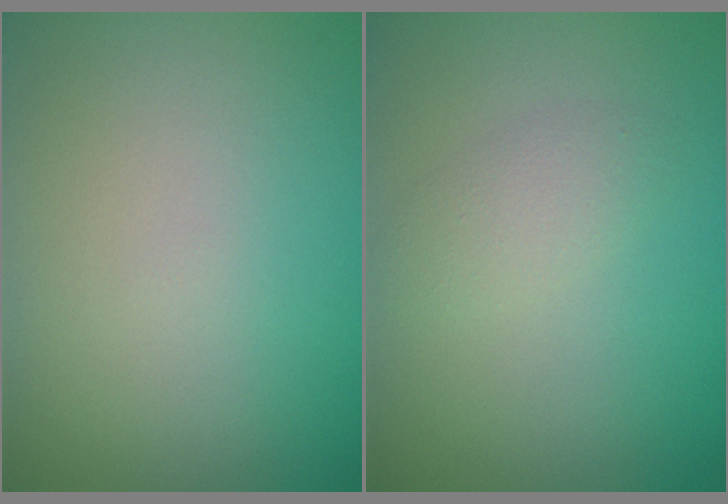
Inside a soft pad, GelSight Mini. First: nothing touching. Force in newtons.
{"total": 1.7, "press": 1.7, "slide": 0.1}